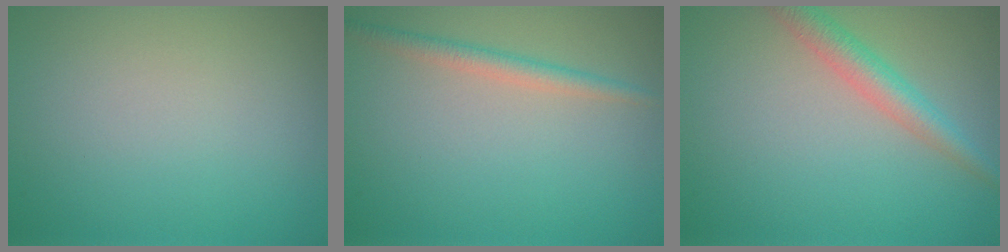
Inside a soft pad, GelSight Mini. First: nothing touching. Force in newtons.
{"total": 2.0, "press": 2.0, "slide": 0.0}
{"total": 3.1, "press": 3.1, "slide": 0.2}